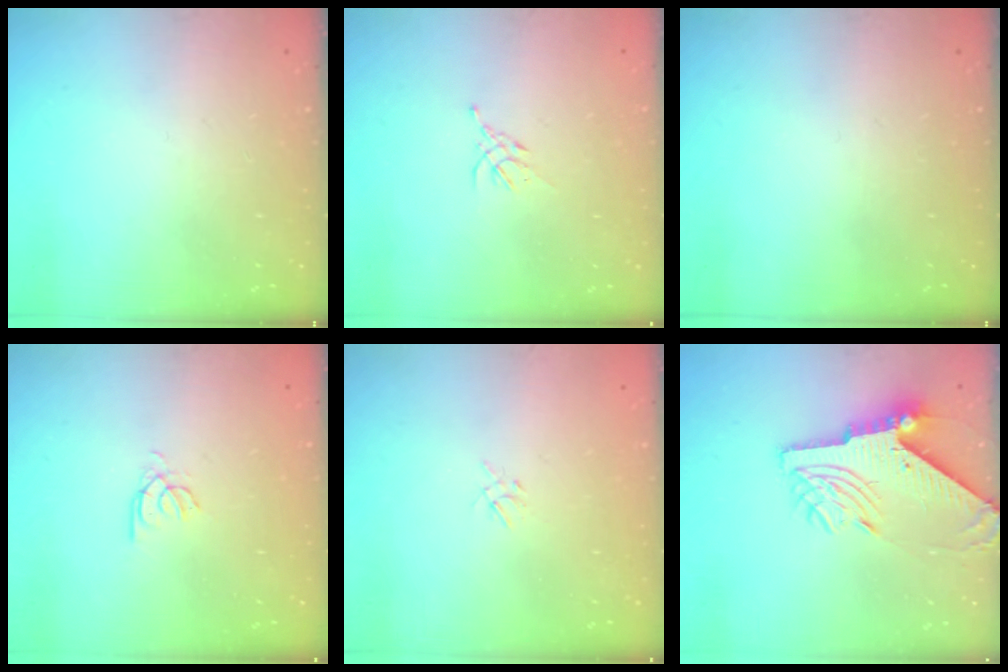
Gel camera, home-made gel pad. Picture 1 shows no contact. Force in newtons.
{"total": 1.9, "press": 1.8, "slide": 0.5}
{"total": 0.0}
{"total": 2.4, "press": 2.3, "slide": 0.4}
{"total": 2.0, "press": 2.0, "slide": 0.4}
{"total": 10.4, "press": 10.3, "slide": 1.4}